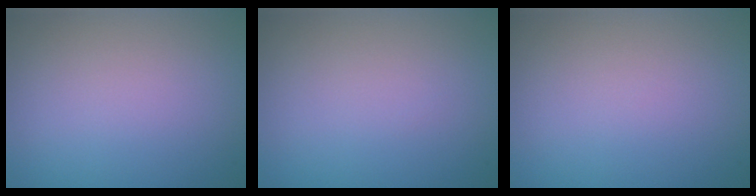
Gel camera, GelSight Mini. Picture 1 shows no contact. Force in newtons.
{"total": 0.0}
{"total": 0.0}